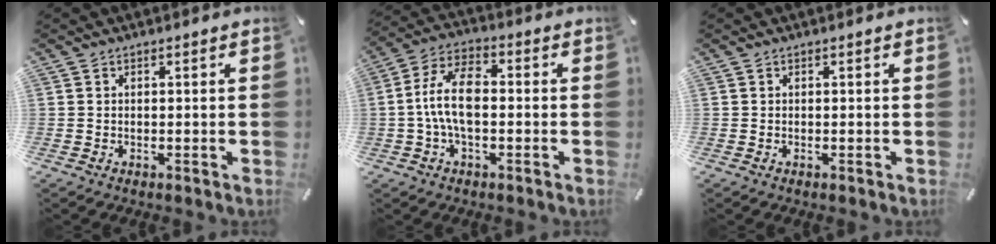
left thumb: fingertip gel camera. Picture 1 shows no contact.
{"total": 10.3, "force": [-1.2, 5.3, 8.8], "torque": [-0.182, 0.009, -0.021]}
{"total": 0.0}